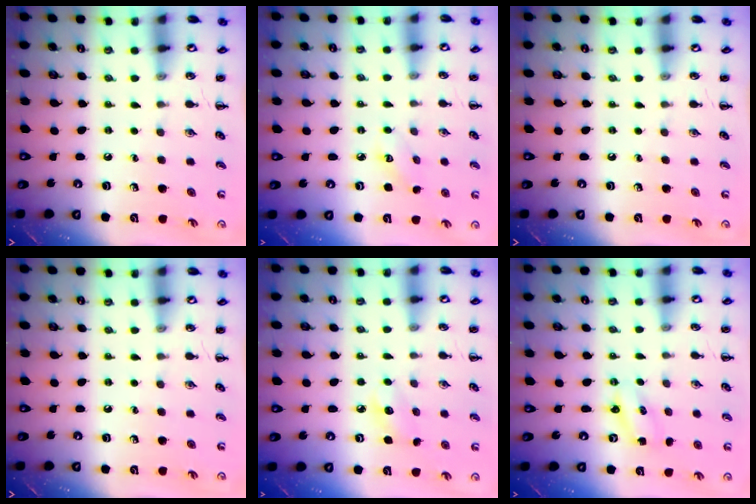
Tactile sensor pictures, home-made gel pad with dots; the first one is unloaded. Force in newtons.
{"total": 3.5, "press": 3.4, "slide": 0.7}
{"total": 0.0}
{"total": 0.0}
{"total": 6.2, "press": 6.0, "slide": 1.6}
{"total": 2.1, "press": 2.1, "slide": 0.6}